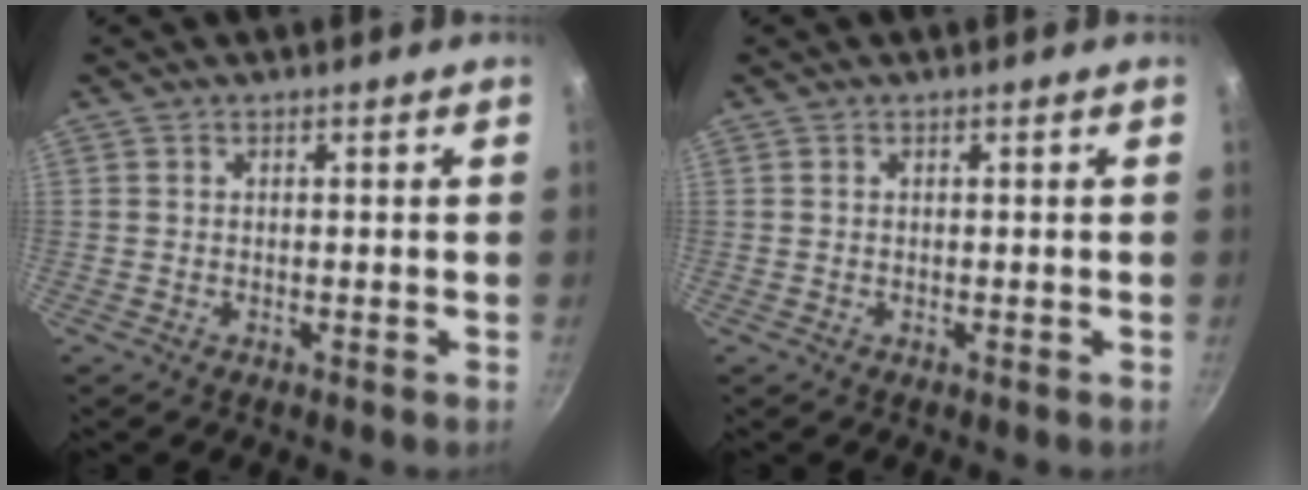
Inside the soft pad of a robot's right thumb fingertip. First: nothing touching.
{"total": 0.0}